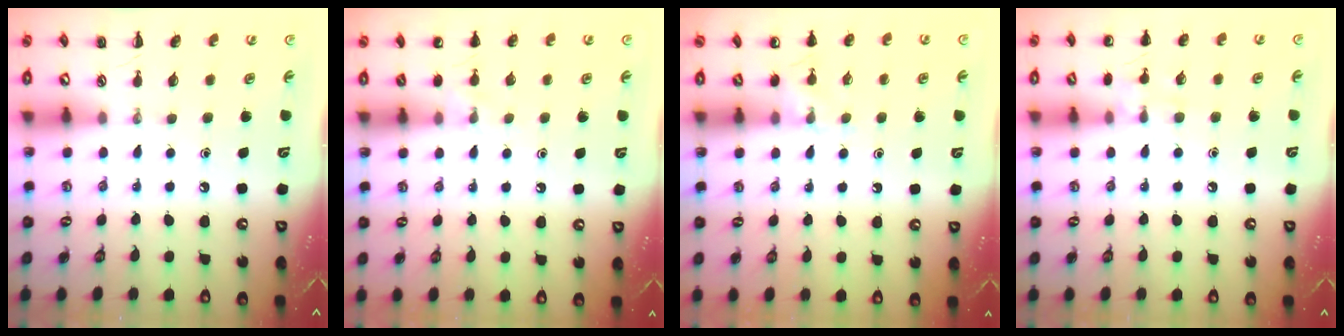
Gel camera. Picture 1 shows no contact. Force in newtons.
{"total": 5.5, "press": 5.2, "slide": 1.7}
{"total": 6.9, "press": 6.6, "slide": 2.1}
{"total": 7.2, "press": 7.0, "slide": 1.8}